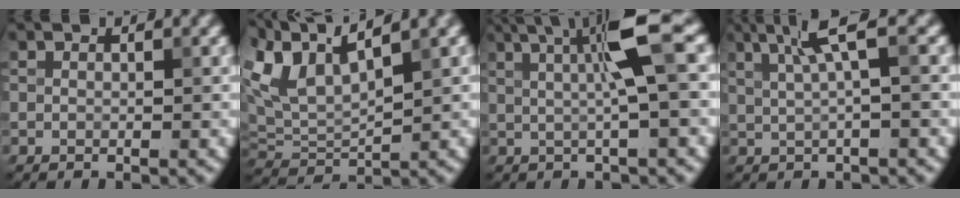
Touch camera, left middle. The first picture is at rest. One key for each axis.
{"total": 6.6, "fx": 3.6, "fy": 2.9, "fz": 4.7, "tx": -0.108, "ty": 0.016, "tz": 0.071}
{"total": 5.6, "fx": 1.0, "fy": 0.7, "fz": 5.5, "tx": -0.087, "ty": 0.014, "tz": 0.014}
{"total": 3.6, "fx": 1.2, "fy": 0.5, "fz": 3.4, "tx": -0.065, "ty": 0.010, "tz": 0.025}